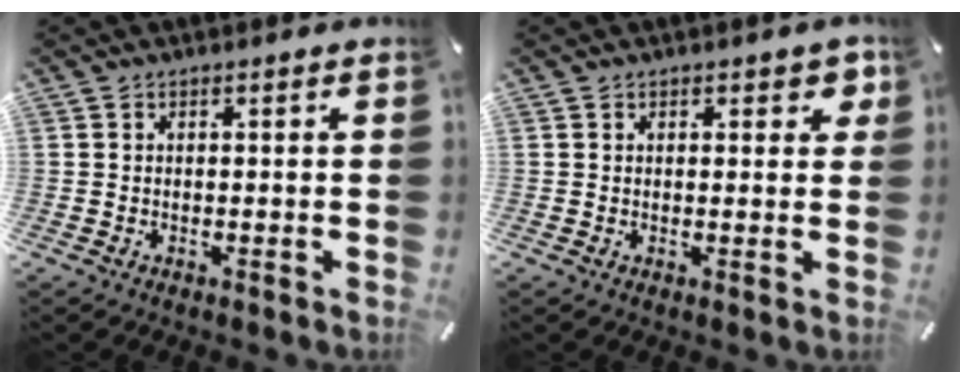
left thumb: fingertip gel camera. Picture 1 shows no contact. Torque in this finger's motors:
{"motor_torque": [0.20, -0.36, 0.07, 0.03, 0.00]}